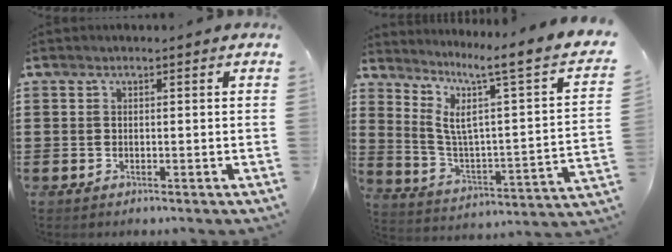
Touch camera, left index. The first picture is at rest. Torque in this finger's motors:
{"motor_torque": [1.15, -0.99, 0.20, 0.16]}